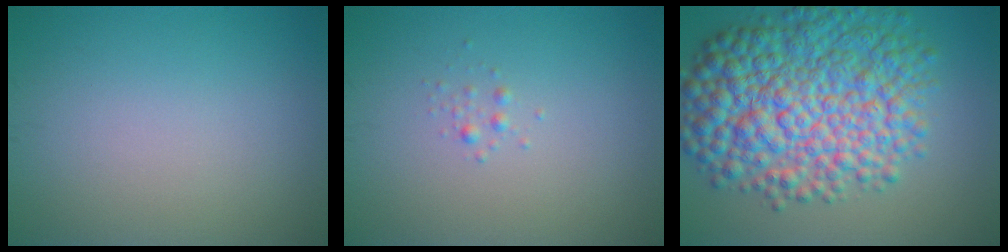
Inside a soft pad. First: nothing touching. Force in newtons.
{"total": 0.7, "press": 0.7, "slide": 0.0}
{"total": 11.8, "press": 11.8, "slide": 0.2}